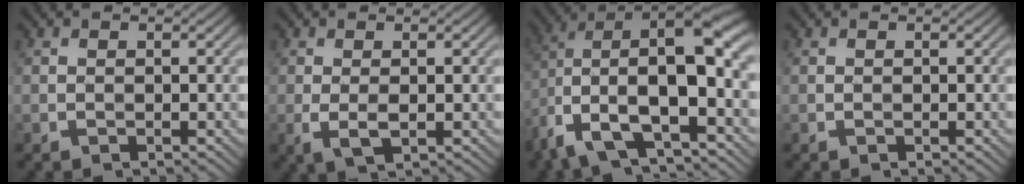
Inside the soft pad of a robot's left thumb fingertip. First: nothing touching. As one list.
[{"total": 2.6, "force": [-0.2, 0.8, 2.4], "torque": [-0.058, -0.004, -0.005]}, {"total": 16.3, "force": [-4.3, 7.6, 13.8], "torque": [-0.276, -0.011, -0.074]}, {"total": 0.0}]